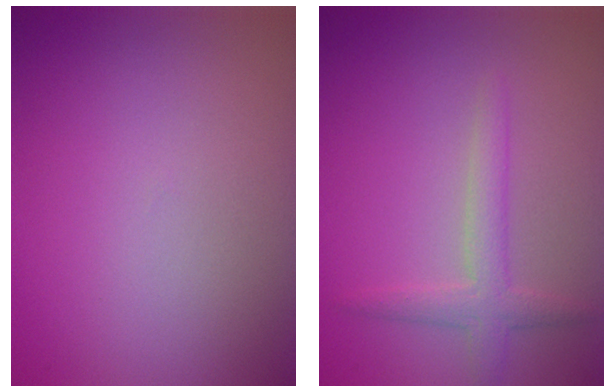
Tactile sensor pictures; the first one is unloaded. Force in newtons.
{"total": 2.4, "press": 2.4, "slide": 0.1}